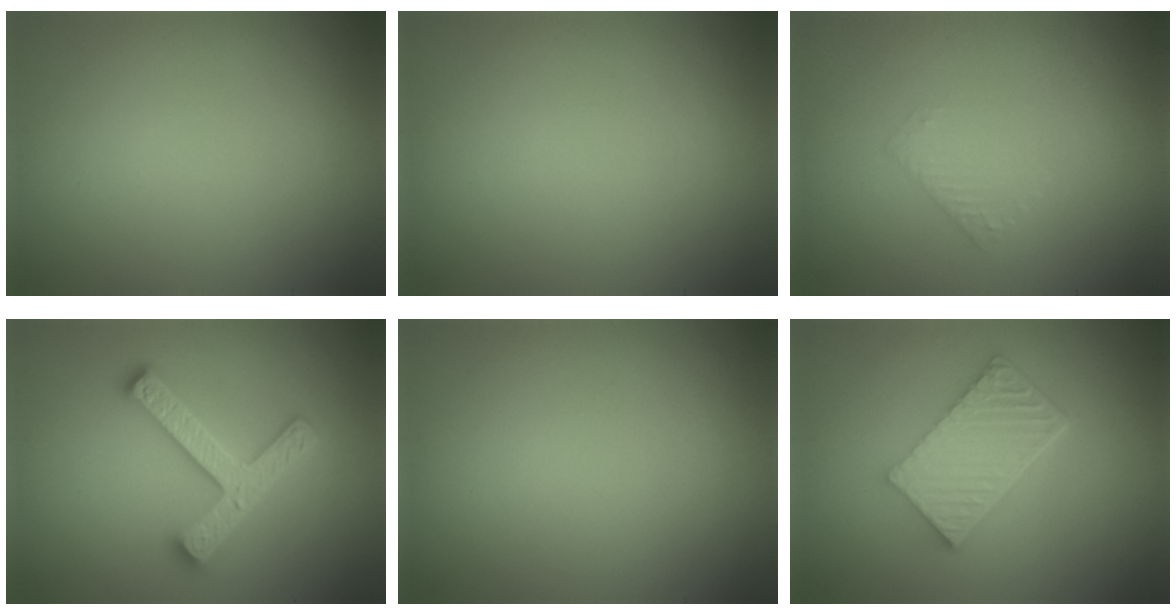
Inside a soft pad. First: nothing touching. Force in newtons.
{"total": 0.0}
{"total": 1.3, "press": 1.3, "slide": 0.3}
{"total": 4.5, "press": 4.4, "slide": 0.8}
{"total": 0.0}
{"total": 6.1, "press": 4.4, "slide": 4.2}